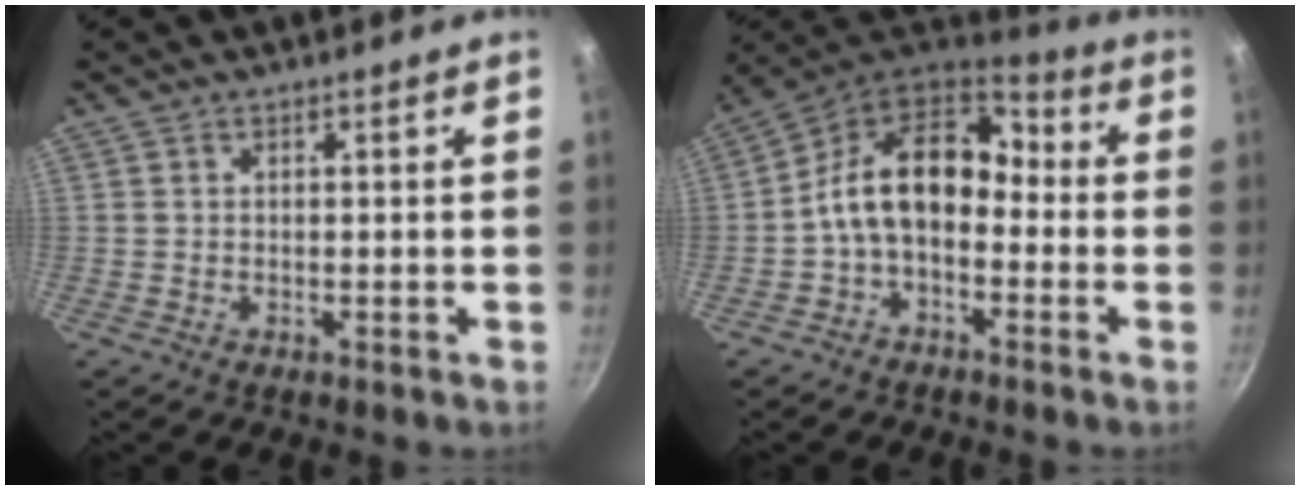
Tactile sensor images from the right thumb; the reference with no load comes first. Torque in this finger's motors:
{"motor_torque": [1.66, 3.33, 1.80, -0.68, 0.21]}